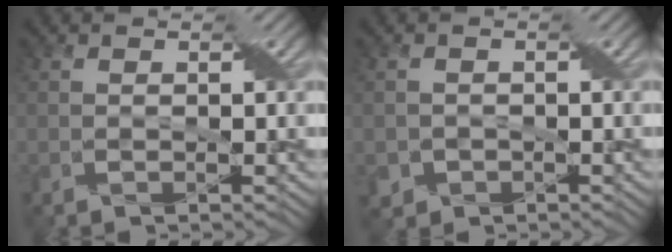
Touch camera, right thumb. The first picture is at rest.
{"total": 1.9, "force": [-0.8, 1.7, 0.2], "torque": [-0.006, -0.005, -0.015]}